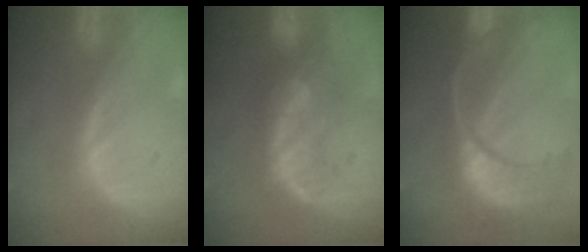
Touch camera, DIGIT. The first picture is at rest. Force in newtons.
{"total": 7.6, "press": 7.3, "slide": 2.1}
{"total": 12.3, "press": 9.9, "slide": 7.3}